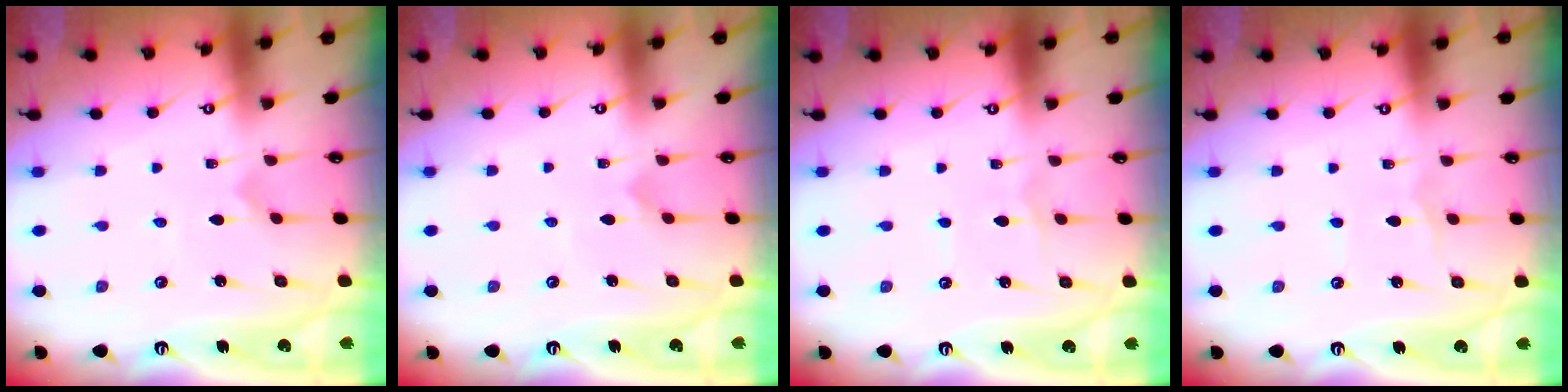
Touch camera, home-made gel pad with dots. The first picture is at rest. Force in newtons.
{"total": 2.3, "press": 2.3, "slide": 0.2}
{"total": 1.3, "press": 1.3, "slide": 0.1}
{"total": 1.3, "press": 1.3, "slide": 0.1}